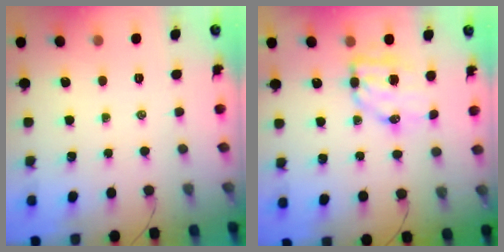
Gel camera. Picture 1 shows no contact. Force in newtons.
{"total": 7.9, "press": 7.8, "slide": 1.3}